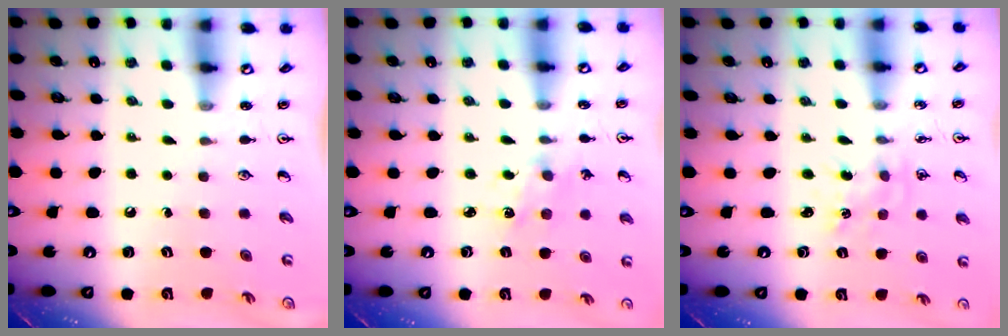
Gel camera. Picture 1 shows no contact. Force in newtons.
{"total": 1.9, "press": 1.8, "slide": 0.4}
{"total": 0.7, "press": 0.7, "slide": 0.1}